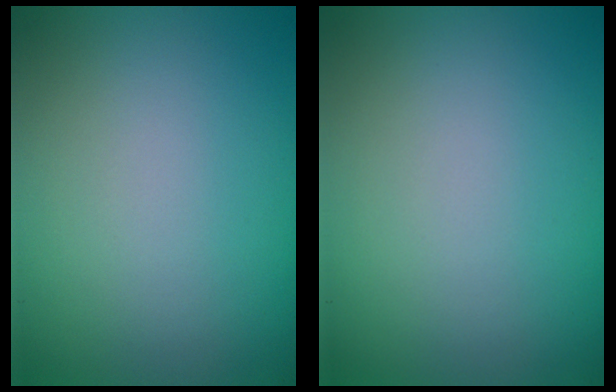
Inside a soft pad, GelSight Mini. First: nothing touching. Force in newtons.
{"total": 0.0}